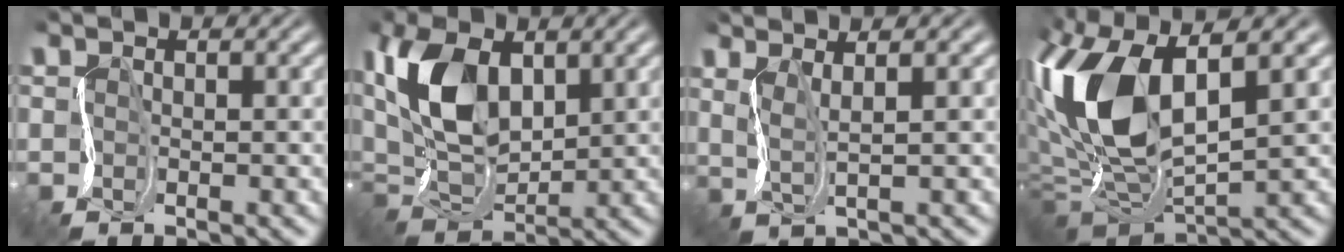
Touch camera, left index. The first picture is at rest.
{"total": 8.5, "force": [3.0, 4.8, 6.4], "torque": [-0.146, 0.012, 0.041]}
{"total": 2.0, "force": [1.1, 0.1, 1.7], "torque": [-0.038, 0.003, 0.019]}
{"total": 10.6, "force": [1.4, 5.0, 9.2], "torque": [-0.203, 0.007, 0.020]}